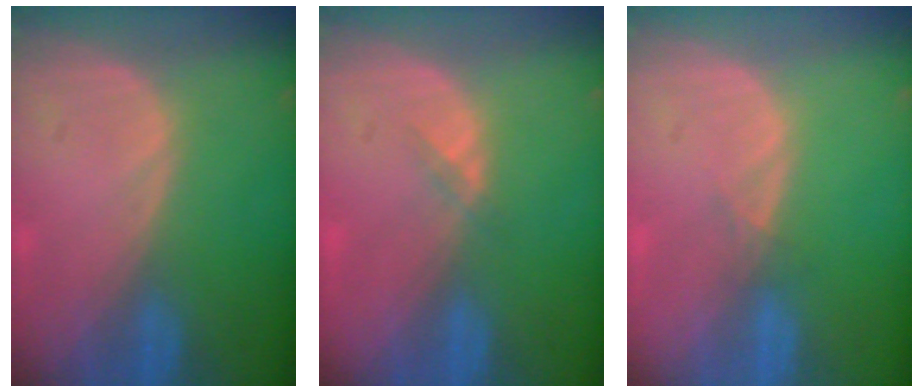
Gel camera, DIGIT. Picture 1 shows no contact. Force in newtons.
{"total": 1.3, "press": 0.9, "slide": 0.9}
{"total": 0.7, "press": 0.7, "slide": 0.2}